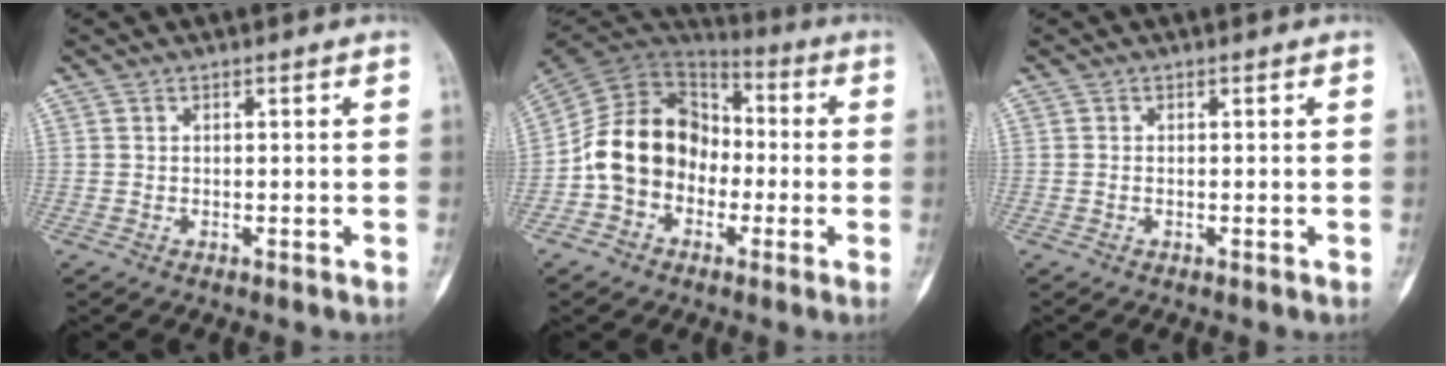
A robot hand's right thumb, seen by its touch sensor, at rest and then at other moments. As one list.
[{"total": 15.8, "force": [-2.9, 12.8, 8.8], "torque": [-0.132, 0.054, -0.061]}, {"total": 0.0}]